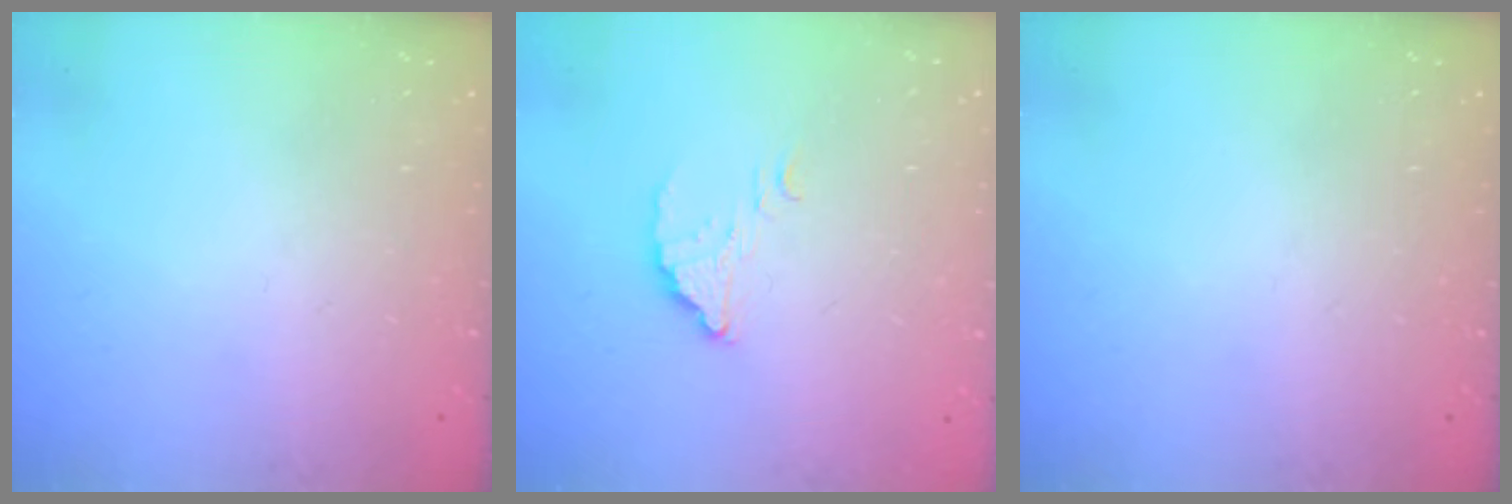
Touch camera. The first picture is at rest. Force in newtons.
{"total": 3.1, "press": 3.1, "slide": 0.1}
{"total": 0.0}